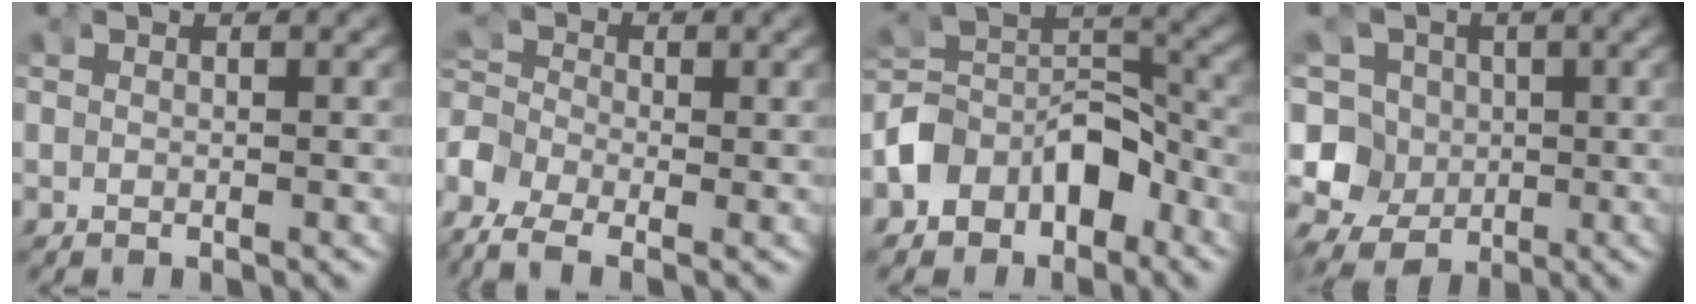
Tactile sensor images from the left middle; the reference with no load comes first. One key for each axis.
{"total": 4.9, "fx": -1.9, "fy": 3.8, "fz": 2.5, "tx": -0.069, "ty": -0.025, "tz": -0.028}
{"total": 5.3, "fx": -2.6, "fy": 3.8, "fz": 2.6, "tx": -0.056, "ty": -0.006, "tz": -0.040}
{"total": 11.0, "fx": -0.9, "fy": 10.0, "fz": 4.6, "tx": -0.101, "ty": -0.038, "tz": -0.013}